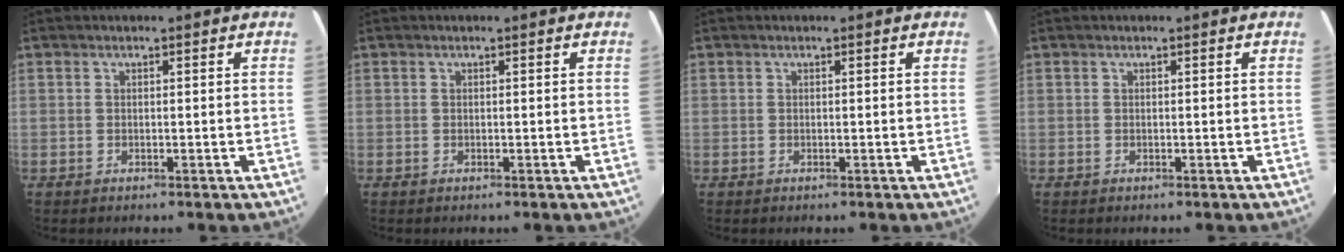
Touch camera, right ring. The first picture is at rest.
{"total": 0.0}
{"total": 0.0}
{"total": 0.0}